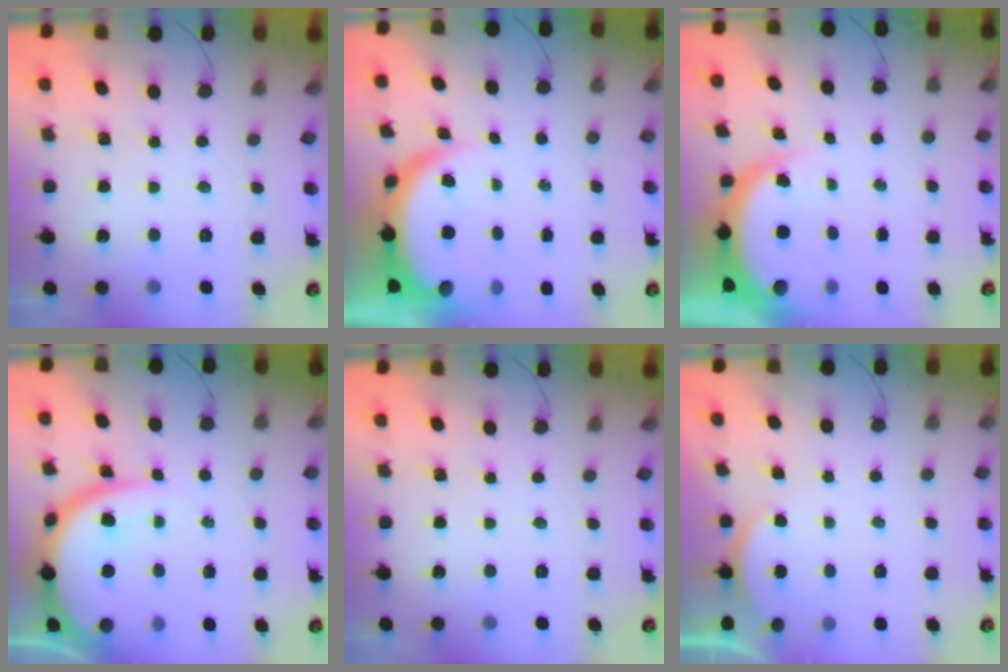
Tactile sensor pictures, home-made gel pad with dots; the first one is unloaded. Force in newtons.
{"total": 7.3, "press": 7.3, "slide": 0.8}
{"total": 5.3, "press": 5.2, "slide": 1.1}
{"total": 12.7, "press": 12.7, "slide": 1.1}
{"total": 0.0}
{"total": 2.0, "press": 1.9, "slide": 0.6}